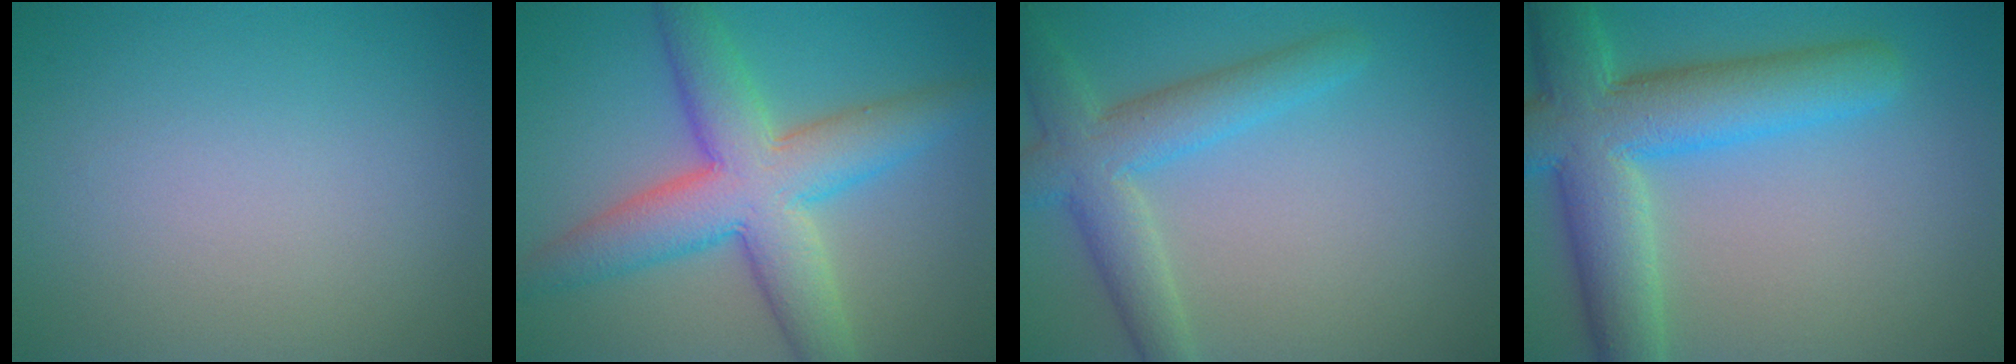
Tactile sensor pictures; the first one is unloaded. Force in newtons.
{"total": 8.6, "press": 8.6, "slide": 0.2}
{"total": 5.0, "press": 5.0, "slide": 0.2}
{"total": 9.4, "press": 9.4, "slide": 0.6}